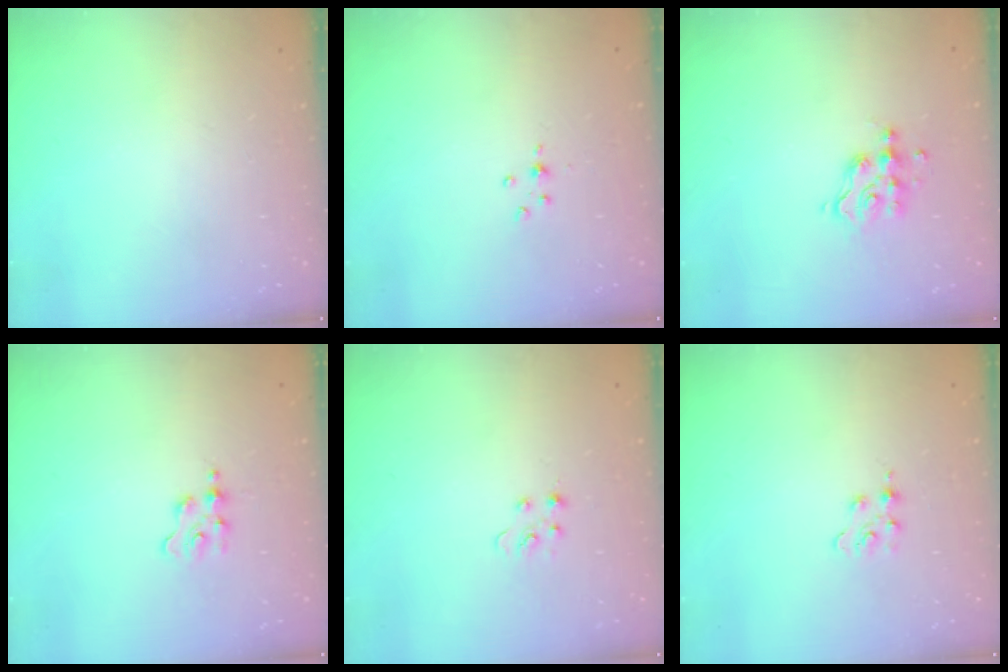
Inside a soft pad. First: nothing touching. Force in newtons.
{"total": 2.9, "press": 2.9, "slide": 0.4}
{"total": 7.3, "press": 7.2, "slide": 0.5}
{"total": 1.8, "press": 1.8, "slide": 0.3}
{"total": 2.7, "press": 2.7, "slide": 0.4}
{"total": 2.4, "press": 2.4, "slide": 0.3}